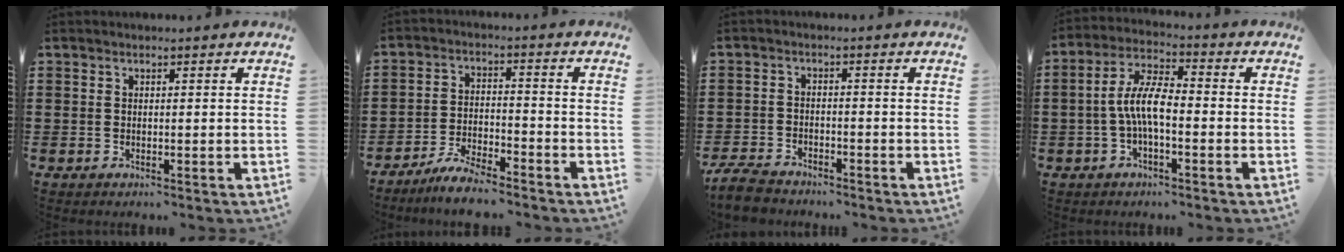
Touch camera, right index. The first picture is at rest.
{"total": 5.2, "force": [-5.0, 0.2, 1.6], "torque": [-0.042, -0.001, -0.098]}
{"total": 3.9, "force": [-3.7, 0.8, 1.1], "torque": [-0.042, -0.006, -0.079]}
{"total": 7.5, "force": [-1.4, 2.3, 7.0], "torque": [-0.156, -0.007, -0.032]}